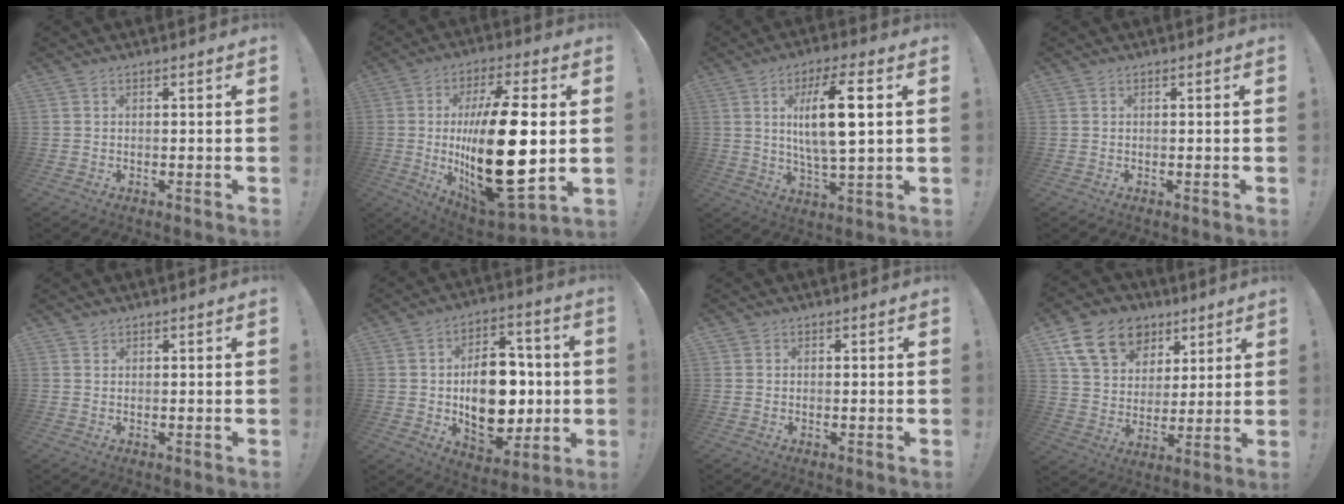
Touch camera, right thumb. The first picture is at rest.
{"total": 26.9, "force": [-0.7, 9.7, 25.0], "torque": [-0.463, -0.016, -0.013]}
{"total": 14.0, "force": [3.2, 3.4, 13.3], "torque": [-0.231, -0.008, 0.041]}
{"total": 0.0}
{"total": 0.8, "force": [0.7, 0.4, 0.0], "torque": [0.000, -0.002, 0.015]}
{"total": 18.5, "force": [-0.5, 12.5, 13.5], "torque": [-0.215, 0.003, -0.001]}
{"total": 0.7, "force": [0.4, 0.6, 0.0], "torque": [0.005, 0.000, 0.007]}
{"total": 16.5, "force": [8.9, 11.7, 7.4], "torque": [-0.117, -0.041, 0.172]}